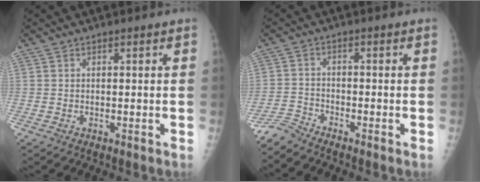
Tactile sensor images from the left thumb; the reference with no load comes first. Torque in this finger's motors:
{"motor_torque": [0.04, 0.09, -0.03, 0.02, 0.03]}